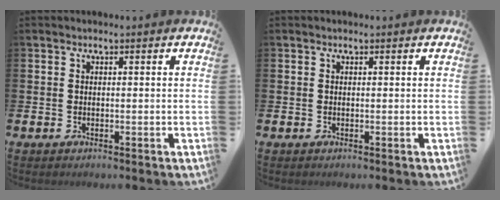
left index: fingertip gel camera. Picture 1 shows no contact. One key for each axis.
{"total": 0.0}